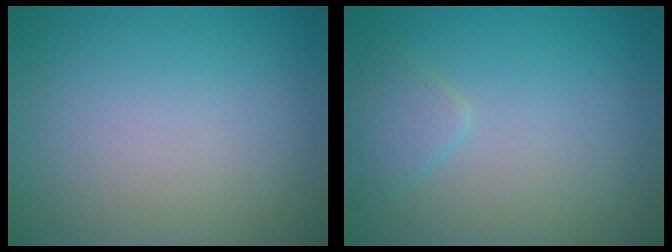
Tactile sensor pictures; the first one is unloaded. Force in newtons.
{"total": 1.7, "press": 1.7, "slide": 0.1}